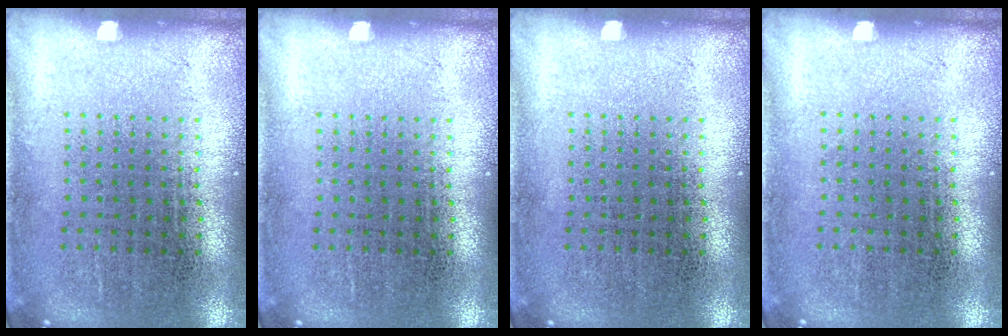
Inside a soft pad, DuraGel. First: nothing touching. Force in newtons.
{"total": 0.0}
{"total": 0.0}
{"total": 0.0}